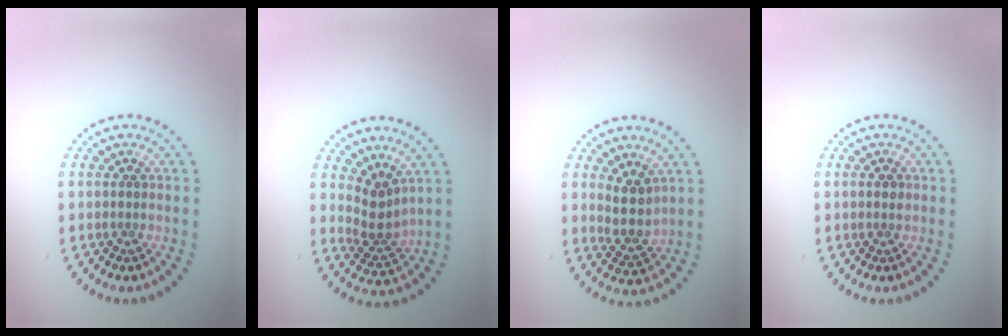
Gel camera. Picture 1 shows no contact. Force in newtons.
{"total": 2.9, "press": 2.1, "slide": 2.0}
{"total": 2.7, "press": 2.2, "slide": 1.6}
{"total": 0.9, "press": 0.8, "slide": 0.1}